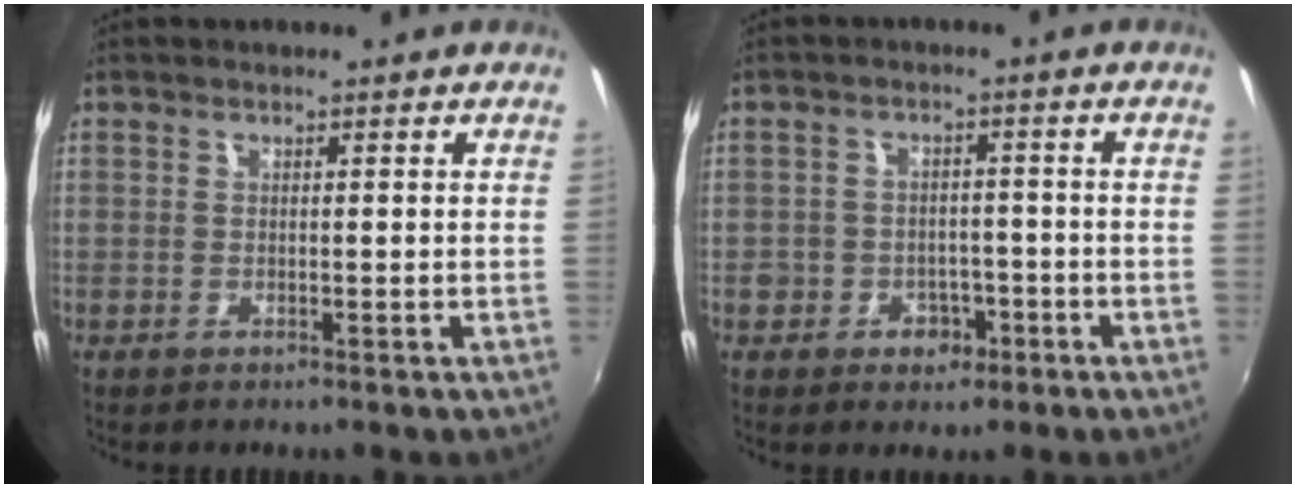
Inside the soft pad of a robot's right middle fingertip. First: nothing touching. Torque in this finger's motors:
{"motor_torque": [0.38, -0.33, 0.02, 0.03]}